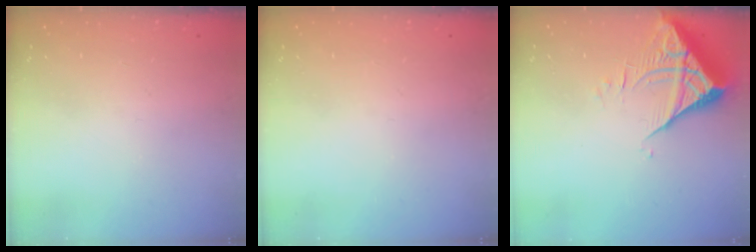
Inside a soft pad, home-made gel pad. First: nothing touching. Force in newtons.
{"total": 0.0}
{"total": 6.6, "press": 6.6, "slide": 0.8}